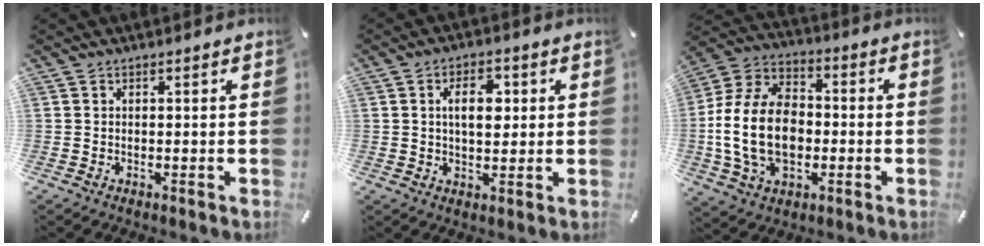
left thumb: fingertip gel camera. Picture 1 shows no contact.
{"total": 7.4, "force": [1.5, 4.4, 5.8], "torque": [-0.088, 0.002, 0.019]}
{"total": 17.9, "force": [-2.4, 12.6, 12.4], "torque": [-0.292, 0.010, -0.048]}